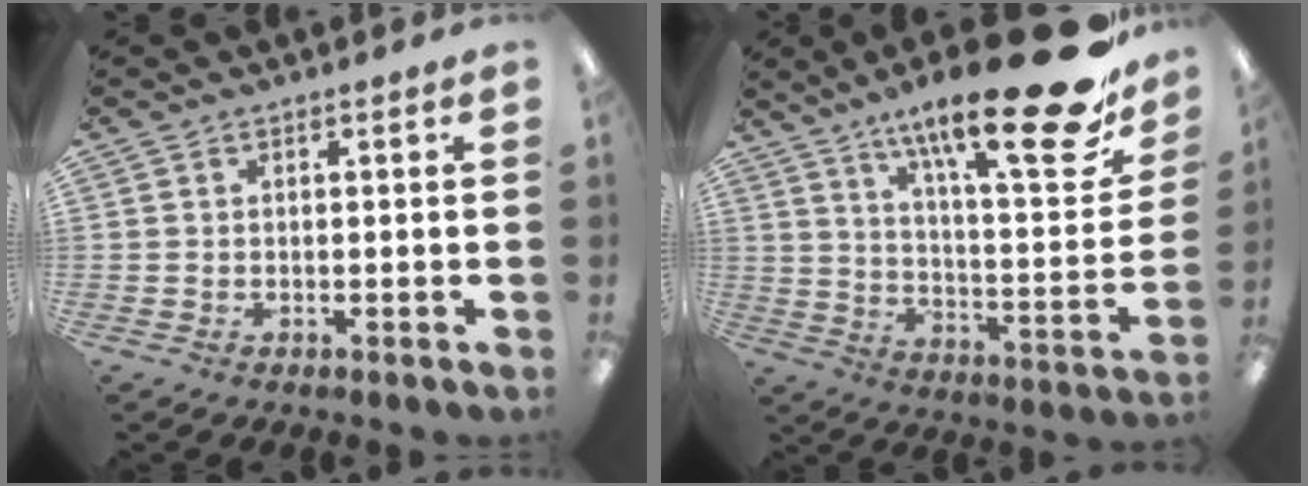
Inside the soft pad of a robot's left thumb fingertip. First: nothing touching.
{"total": 25.8, "force": [16.8, 6.3, 18.5], "torque": [-0.279, -0.113, 0.267]}